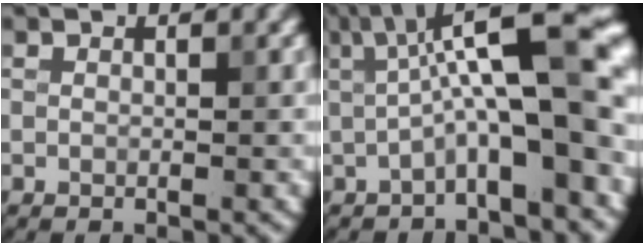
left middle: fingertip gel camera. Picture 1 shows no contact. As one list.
[{"total": 10.8, "force": [0.4, 2.7, 10.5], "torque": [-0.150, 0.034, 0.001]}]